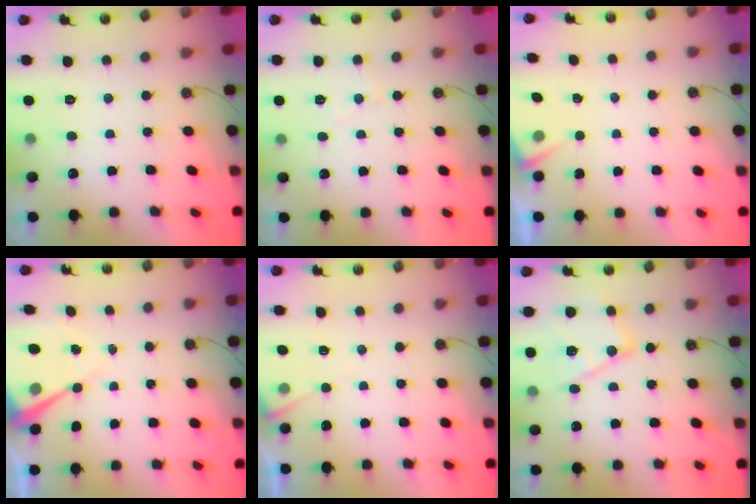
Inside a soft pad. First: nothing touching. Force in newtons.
{"total": 6.0, "press": 6.0, "slide": 0.7}
{"total": 2.5, "press": 2.5, "slide": 0.4}
{"total": 8.8, "press": 8.7, "slide": 0.7}
{"total": 5.3, "press": 5.2, "slide": 0.7}
{"total": 14.1, "press": 14.1, "slide": 1.1}